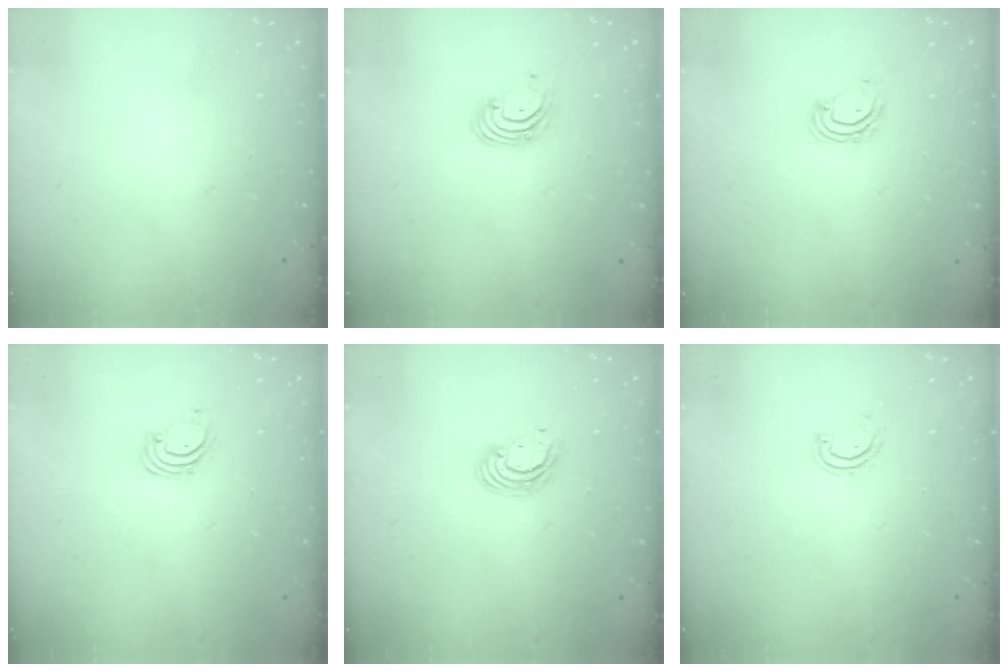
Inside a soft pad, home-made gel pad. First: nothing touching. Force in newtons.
{"total": 2.6, "press": 2.6, "slide": 0.1}
{"total": 5.0, "press": 5.0, "slide": 0.4}
{"total": 1.6, "press": 1.6, "slide": 0.1}
{"total": 4.2, "press": 4.2, "slide": 0.2}
{"total": 3.3, "press": 3.3, "slide": 0.2}